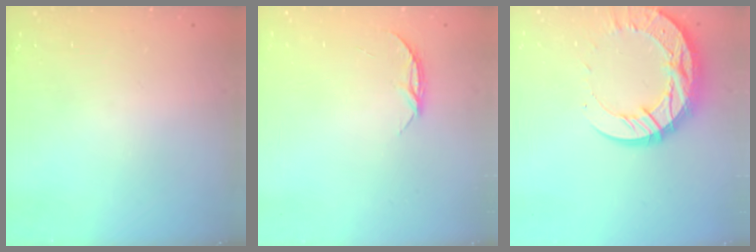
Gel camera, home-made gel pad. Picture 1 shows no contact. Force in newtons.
{"total": 4.3, "press": 4.3, "slide": 0.5}
{"total": 18.7, "press": 18.6, "slide": 1.8}